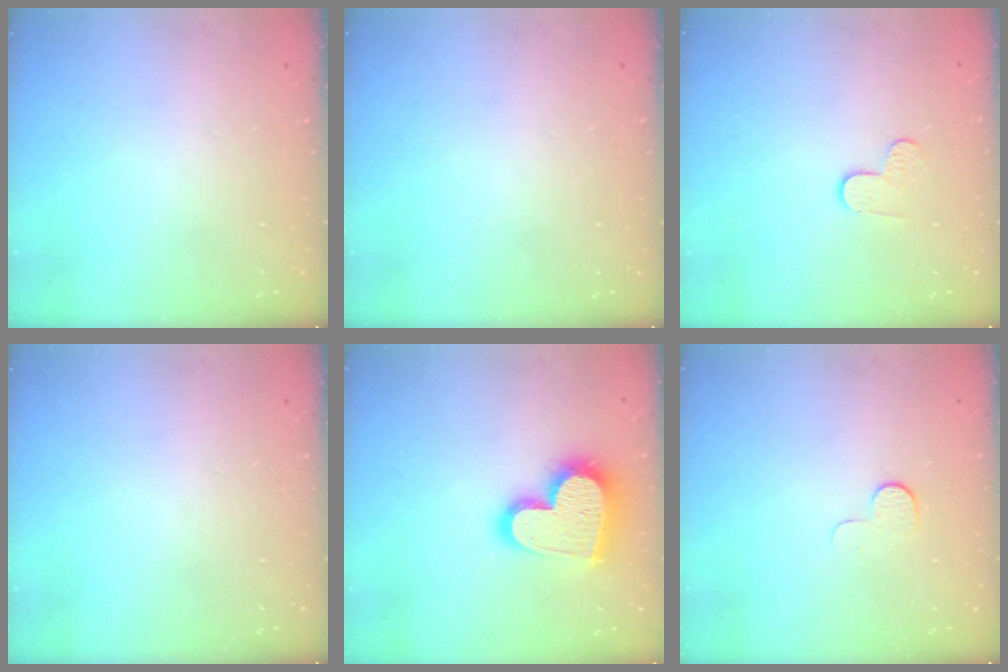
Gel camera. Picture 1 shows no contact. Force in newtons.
{"total": 0.0}
{"total": 5.2, "press": 5.2, "slide": 0.5}
{"total": 0.0}
{"total": 20.9, "press": 20.8, "slide": 1.6}
{"total": 5.1, "press": 5.0, "slide": 0.5}